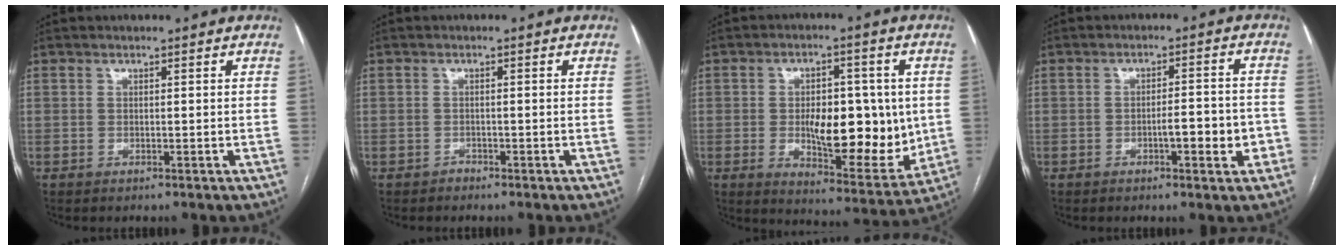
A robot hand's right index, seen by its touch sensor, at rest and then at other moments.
{"total": 0.8, "force": [-0.7, 0.5, -0.1], "torque": [0.000, 0.002, -0.015]}
{"total": 14.7, "force": [-0.7, 6.4, 13.2], "torque": [-0.185, -0.002, 0.003]}
{"total": 6.0, "force": [-2.3, 1.3, 5.4], "torque": [-0.075, 0.013, -0.028]}